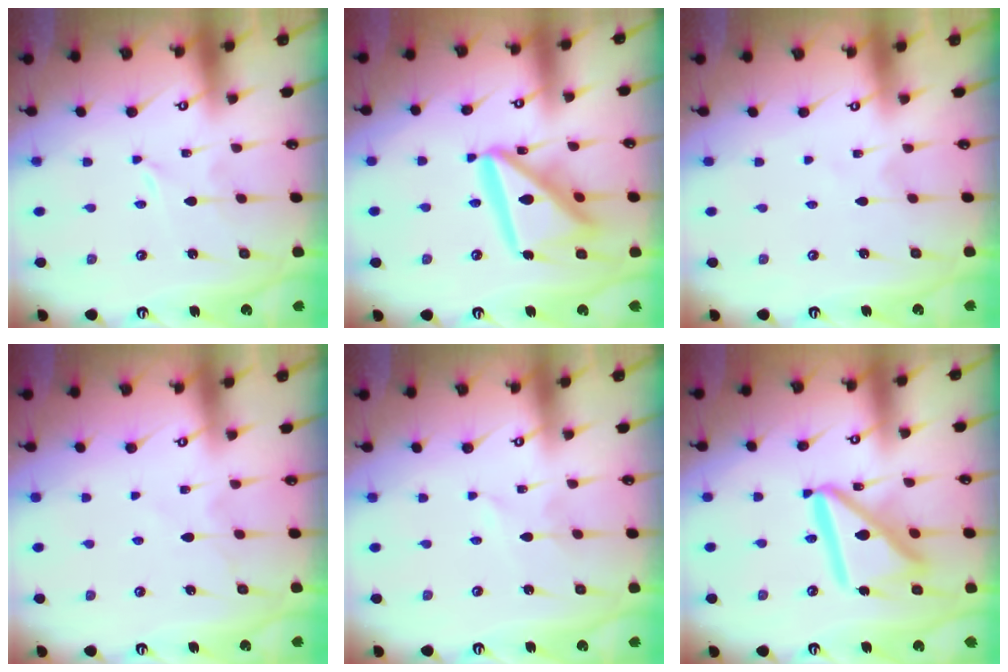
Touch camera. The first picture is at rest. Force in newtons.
{"total": 18.4, "press": 18.3, "slide": 2.0}
{"total": 1.3, "press": 1.3, "slide": 0.2}
{"total": 5.3, "press": 5.2, "slide": 0.5}
{"total": 1.6, "press": 1.6, "slide": 0.1}
{"total": 15.1, "press": 15.0, "slide": 1.7}